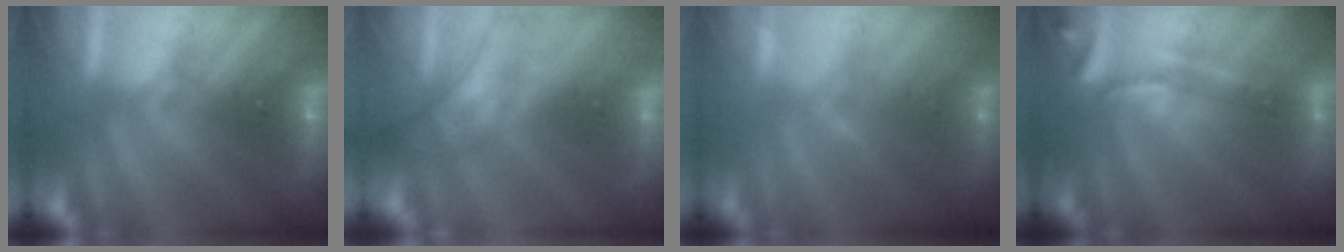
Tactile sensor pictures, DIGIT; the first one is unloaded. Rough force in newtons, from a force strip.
{"total": 2.9}
{"total": 1.1}
{"total": 2.5}